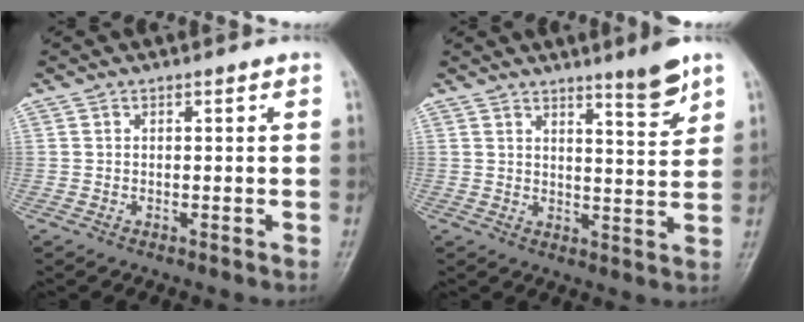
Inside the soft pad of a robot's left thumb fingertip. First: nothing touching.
{"total": 6.5, "force": [4.7, 0.8, 4.5], "torque": [-0.054, -0.040, 0.069]}